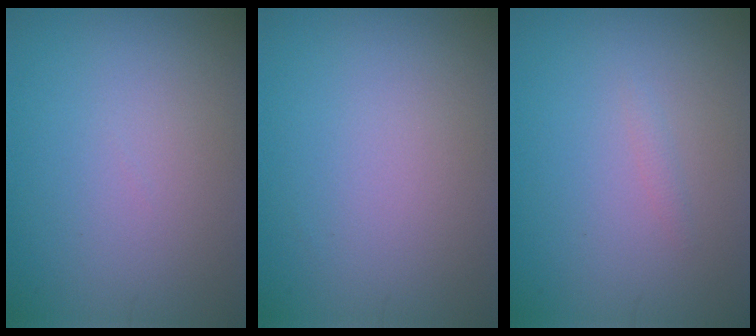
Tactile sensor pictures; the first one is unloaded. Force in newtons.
{"total": 0.0}
{"total": 0.5, "press": 0.5, "slide": 0.0}